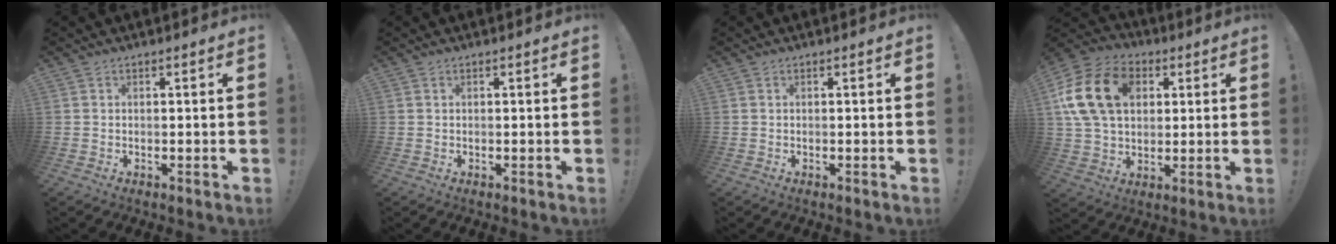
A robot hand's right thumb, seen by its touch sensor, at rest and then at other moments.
{"total": 0.0}
{"total": 0.0}
{"total": 19.8, "force": [5.4, 14.4, 12.5], "torque": [-0.225, -0.002, 0.102]}